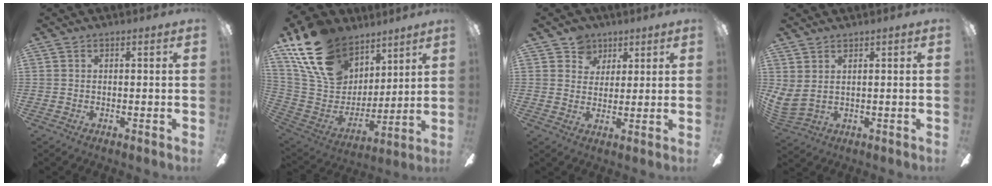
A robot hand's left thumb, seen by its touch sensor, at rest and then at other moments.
{"total": 22.2, "force": [13.4, 14.0, 10.8], "torque": [-0.229, -0.058, 0.251]}
{"total": 6.4, "force": [4.5, 4.5, 0.8], "torque": [-0.014, -0.015, 0.084]}
{"total": 3.7, "force": [2.4, 1.5, 2.4], "torque": [-0.064, -0.016, 0.044]}